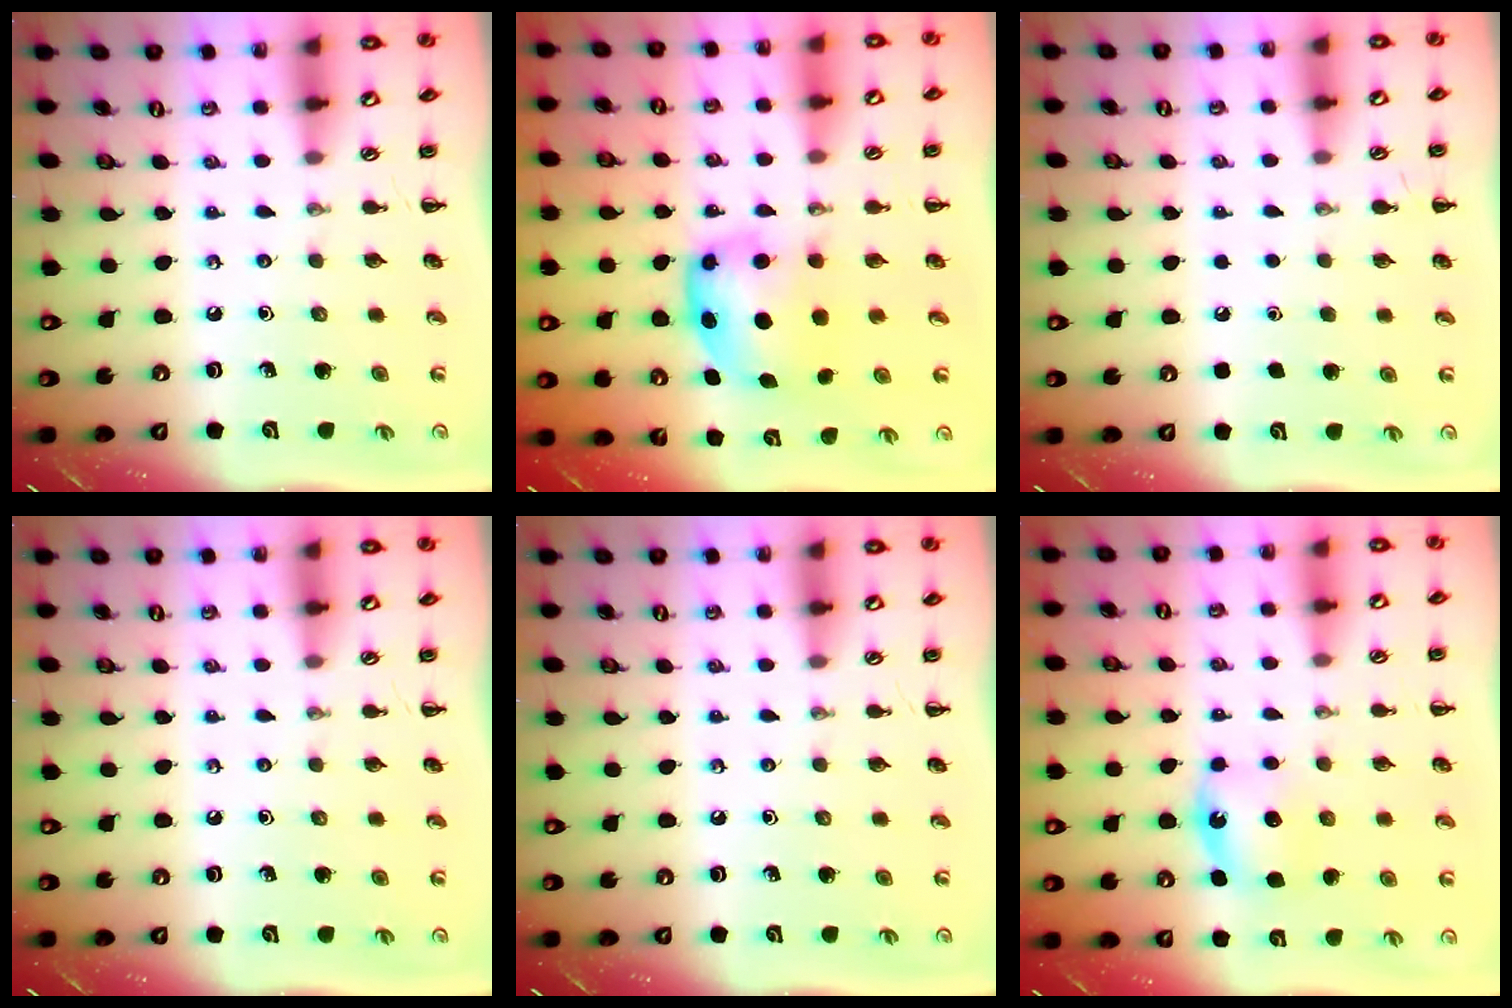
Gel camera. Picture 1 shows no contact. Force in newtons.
{"total": 5.7, "press": 5.7, "slide": 0.5}
{"total": 1.8, "press": 1.8, "slide": 0.1}
{"total": 0.0}
{"total": 0.0}
{"total": 5.4, "press": 5.3, "slide": 0.9}